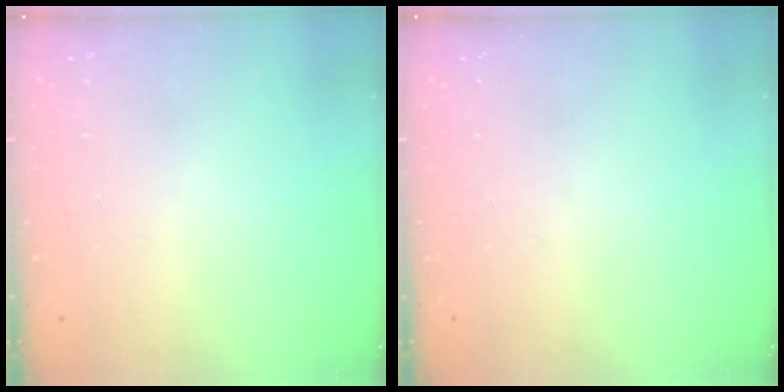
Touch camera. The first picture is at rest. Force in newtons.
{"total": 0.0}